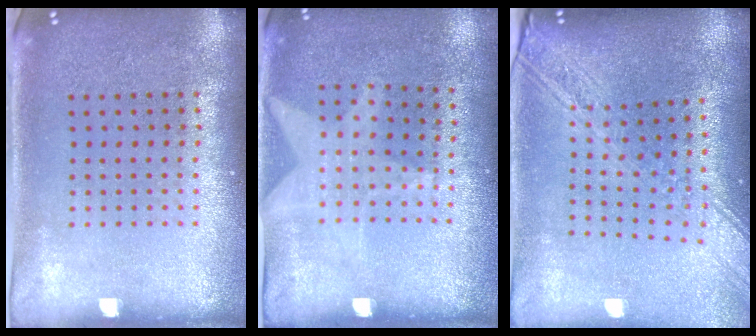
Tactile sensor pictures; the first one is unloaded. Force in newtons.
{"total": 1.1, "press": 0.9, "slide": 0.7}
{"total": 2.5, "press": 2.1, "slide": 1.4}